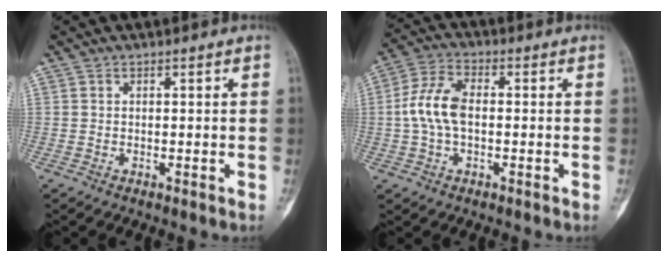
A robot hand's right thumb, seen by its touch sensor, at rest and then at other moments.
{"total": 8.5, "force": [-0.3, 4.8, 7.0], "torque": [-0.149, 0.022, -0.013]}